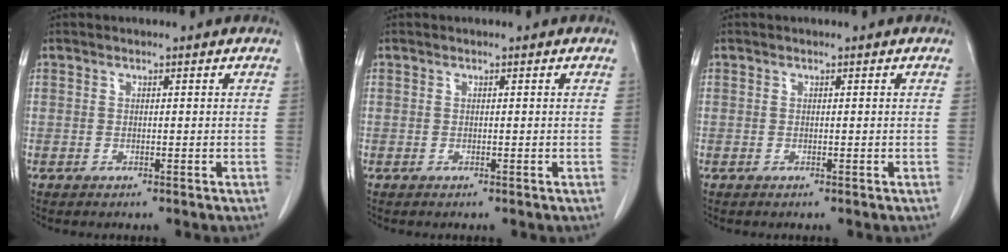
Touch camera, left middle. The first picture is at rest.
{"total": 0.0}
{"total": 0.0}